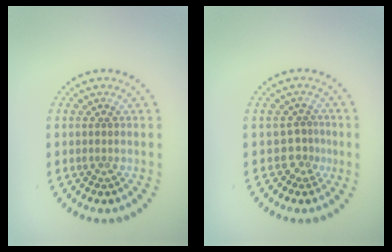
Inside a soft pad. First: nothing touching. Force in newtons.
{"total": 1.7, "press": 1.1, "slide": 1.3}